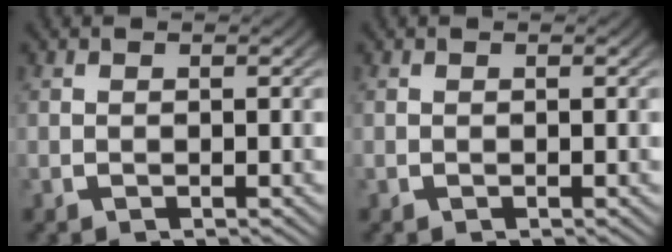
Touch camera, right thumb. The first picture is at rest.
{"total": 0.0}